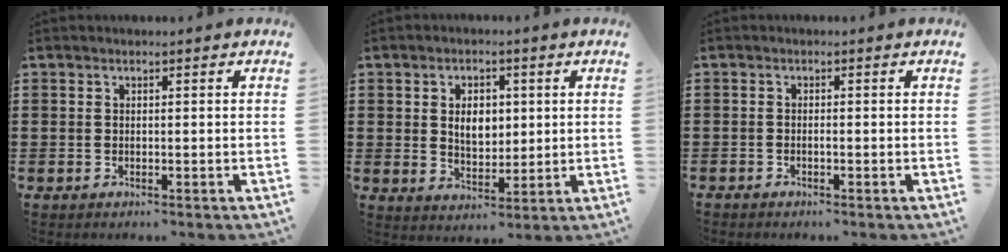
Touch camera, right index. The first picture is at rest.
{"total": 3.4, "force": [1.0, 2.9, 1.4], "torque": [-0.031, 0.009, 0.013]}
{"total": 0.6, "force": [-0.5, 0.1, 0.4], "torque": [-0.009, -0.003, -0.008]}